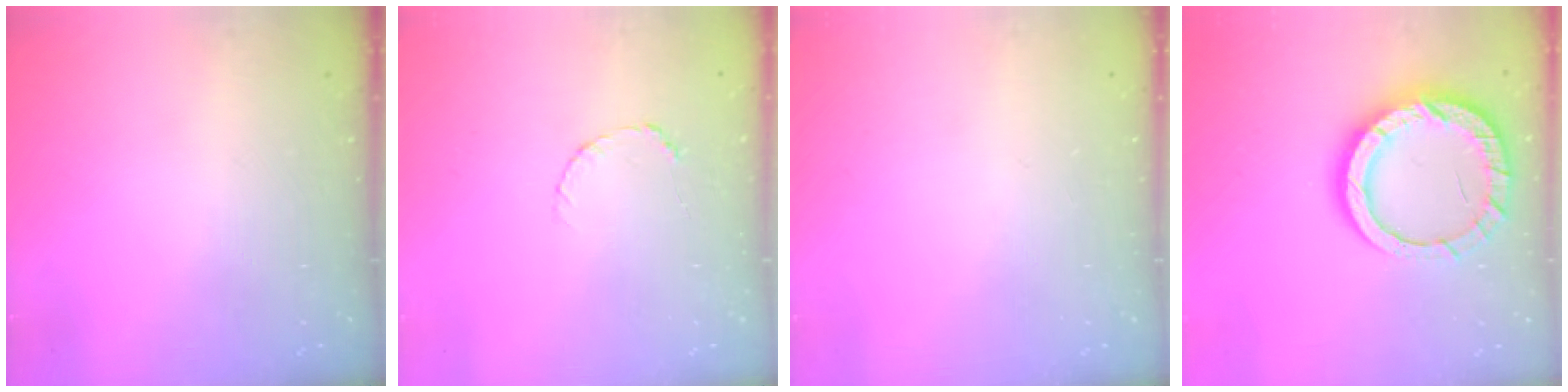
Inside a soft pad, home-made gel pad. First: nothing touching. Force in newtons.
{"total": 3.5, "press": 3.5, "slide": 0.4}
{"total": 0.0}
{"total": 15.1, "press": 15.0, "slide": 1.1}